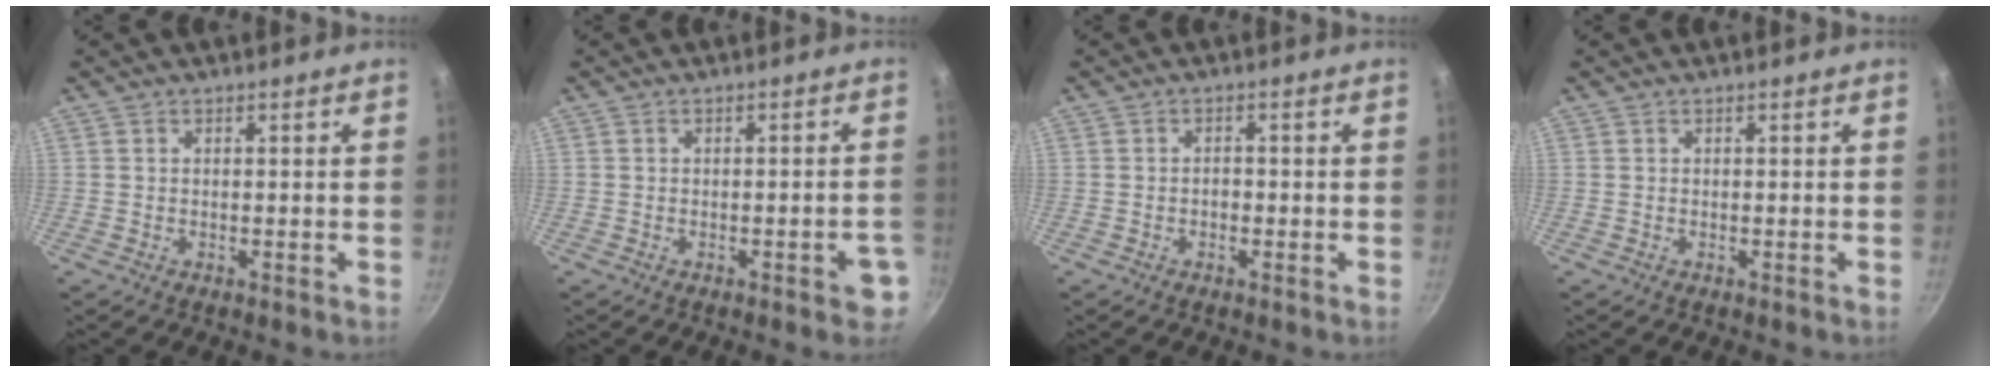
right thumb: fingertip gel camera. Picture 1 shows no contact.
{"total": 4.3, "force": [-1.8, 1.5, 3.6], "torque": [-0.030, 0.014, -0.020]}
{"total": 1.4, "force": [-0.5, 0.9, 0.9], "torque": [-0.013, 0.007, -0.007]}
{"total": 0.0}